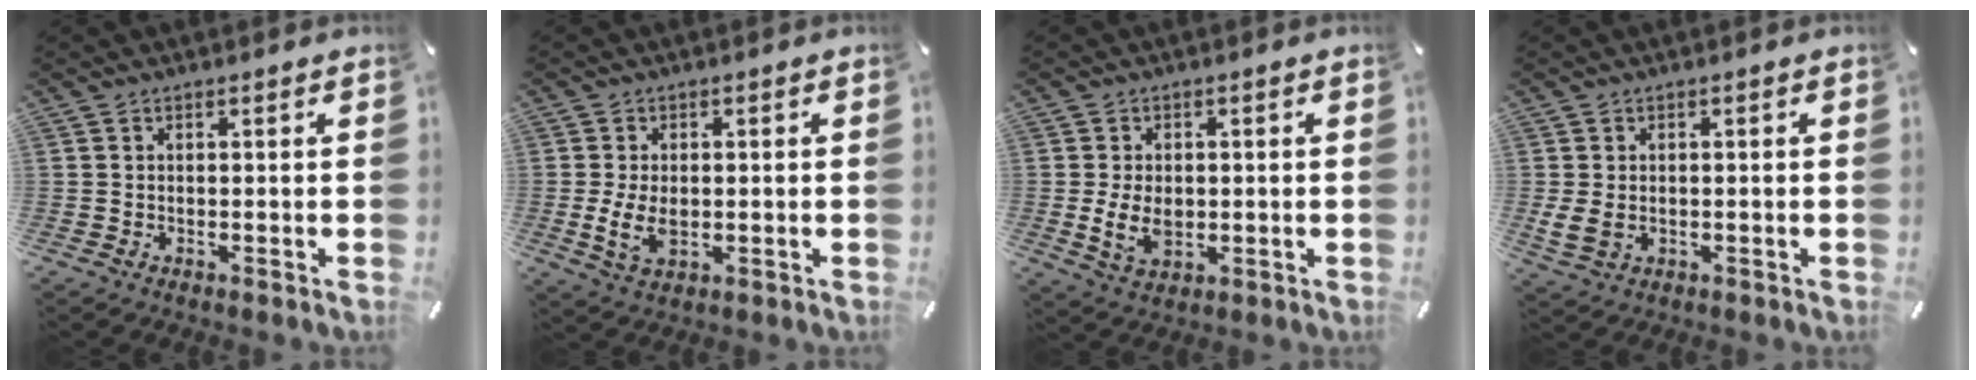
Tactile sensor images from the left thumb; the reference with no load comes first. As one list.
[{"total": 6.4, "force": [-0.7, 4.1, 4.9], "torque": [-0.103, -0.004, -0.014]}, {"total": 7.0, "force": [-0.6, 4.9, 5.0], "torque": [-0.112, -0.004, -0.015]}, {"total": 3.6, "force": [-0.2, 2.8, 2.2], "torque": [-0.047, -0.003, -0.006]}]